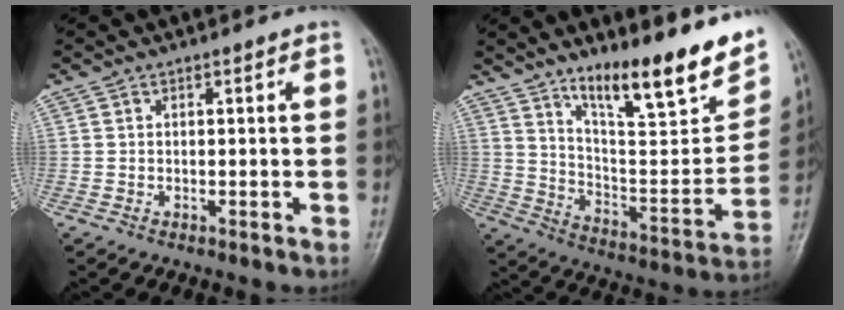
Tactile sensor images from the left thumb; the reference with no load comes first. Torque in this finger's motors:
{"motor_torque": [1.05, 0.81, 1.49, -1.29, 0.12]}